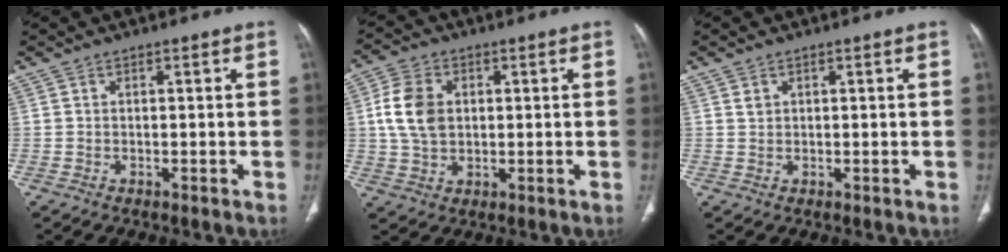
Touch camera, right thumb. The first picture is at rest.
{"total": 8.8, "force": [1.3, 6.3, 6.0], "torque": [-0.109, 0.003, 0.029]}
{"total": 1.0, "force": [0.6, 0.7, 0.4], "torque": [0.003, -0.003, 0.013]}